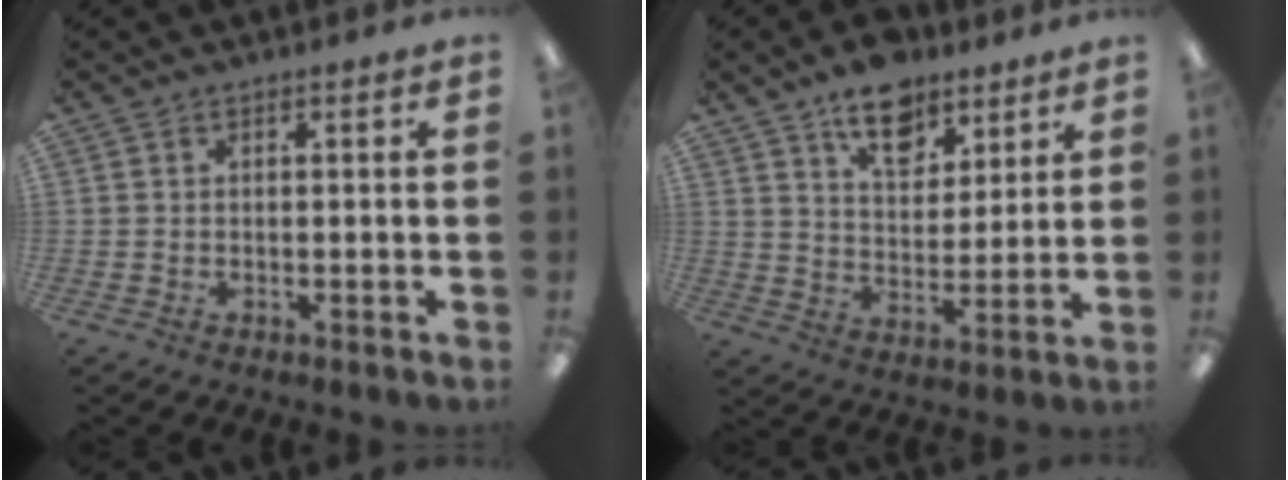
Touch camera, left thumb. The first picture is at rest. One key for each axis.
{"total": 12.3, "fx": 8.8, "fy": 6.7, "fz": 5.4, "tx": -0.062, "ty": -0.049, "tz": 0.155}